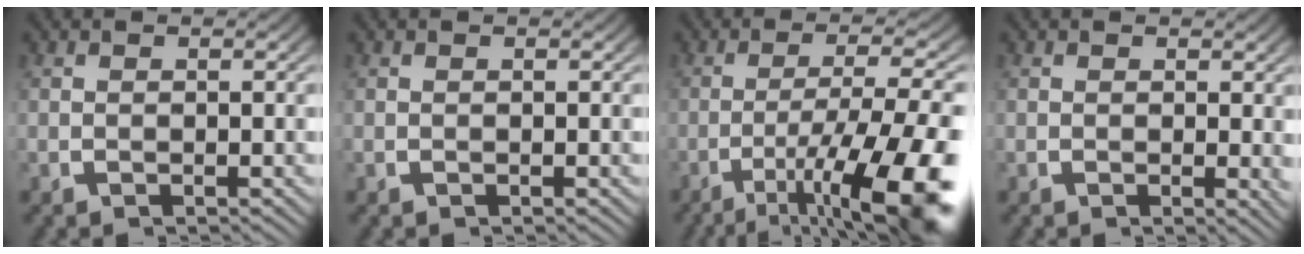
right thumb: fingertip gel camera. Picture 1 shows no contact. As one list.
[{"total": 0.0}, {"total": 12.7, "force": [-4.5, 5.1, 10.7], "torque": [-0.162, -0.035, -0.050]}, {"total": 1.0, "force": [0.3, 0.3, 1.0], "torque": [-0.008, -0.005, 0.004]}]